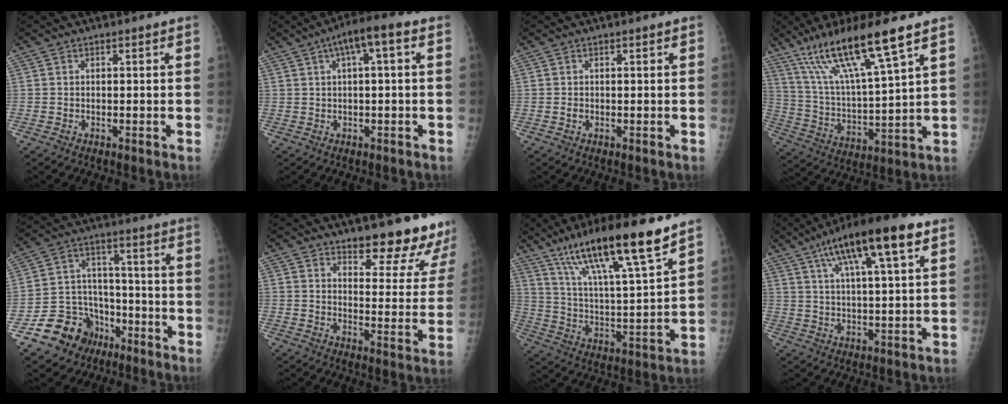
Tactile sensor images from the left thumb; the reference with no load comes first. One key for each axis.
{"total": 6.6, "fx": 2.0, "fy": 1.6, "fz": 6.1, "tx": -0.104, "ty": 0.028, "tz": 0.025}
{"total": 0.6, "fx": -0.1, "fy": 0.5, "fz": 0.4, "tx": -0.004, "ty": 0.001, "tz": -0.003}
{"total": 17.5, "fx": 11.2, "fy": 1.6, "fz": 13.4, "tx": -0.246, "ty": -0.045, "tz": 0.213}
{"total": 12.8, "fx": -7.3, "fy": 9.9, "fz": 3.3, "tx": -0.021, "ty": 0.084, "tz": -0.117}
{"total": 14.6, "fx": 13.1, "fy": 3.8, "fz": 5.2, "tx": -0.021, "ty": -0.113, "tz": 0.158}
{"total": 19.9, "fx": 13.6, "fy": 2.2, "fz": 14.4, "tx": -0.232, "ty": -0.057, "tz": 0.238}
{"total": 15.8, "fx": 8.1, "fy": 3.1, "fz": 13.2, "tx": -0.216, "ty": -0.006, "tz": 0.132}